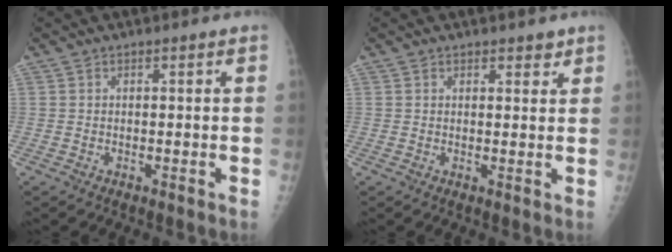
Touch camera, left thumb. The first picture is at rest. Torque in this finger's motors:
{"motor_torque": [0.21, 0.32, -0.53, -0.17, 0.03]}